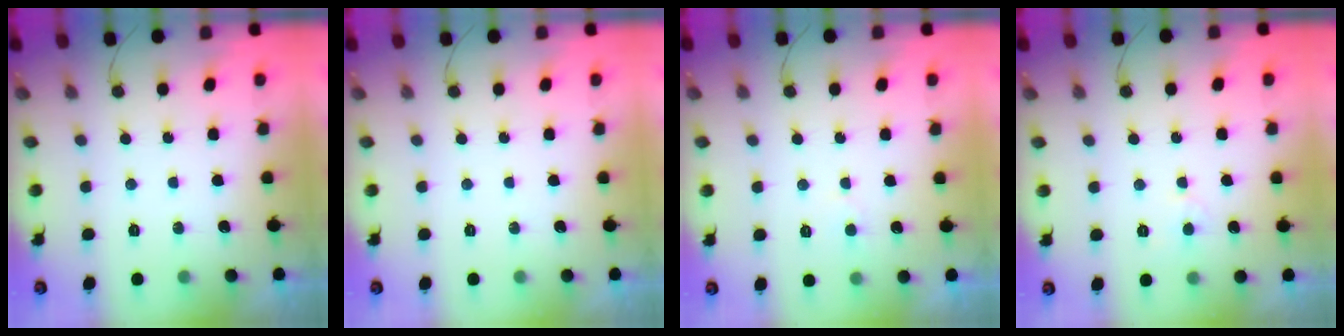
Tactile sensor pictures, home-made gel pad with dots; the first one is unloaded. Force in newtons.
{"total": 0.0}
{"total": 2.8, "press": 2.8, "slide": 0.2}
{"total": 3.3, "press": 3.3, "slide": 0.4}